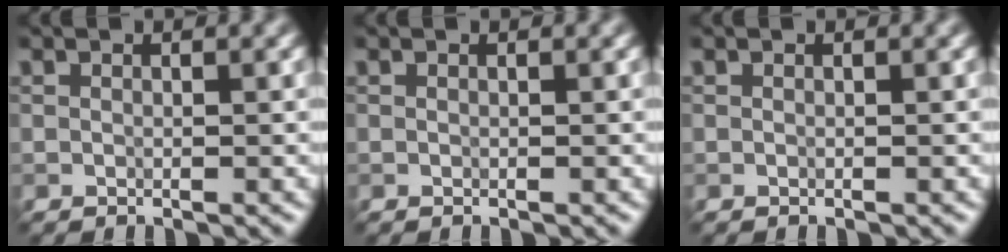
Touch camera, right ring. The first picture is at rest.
{"total": 0.0}
{"total": 0.0}